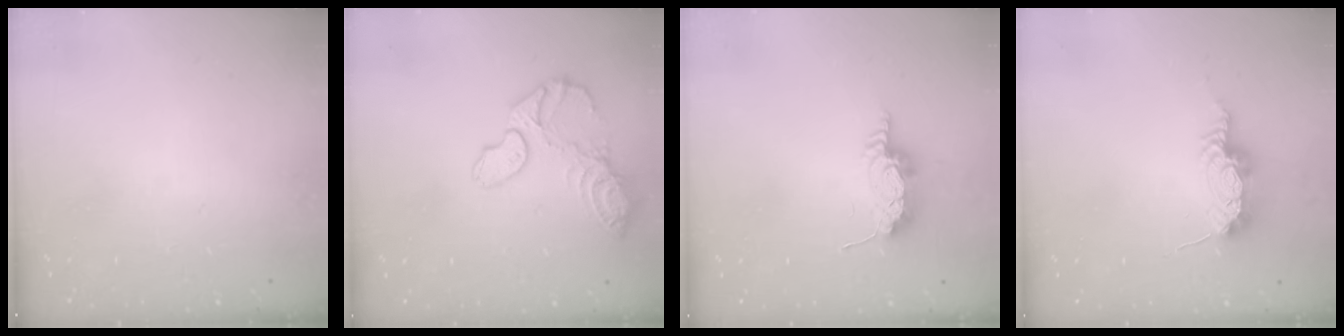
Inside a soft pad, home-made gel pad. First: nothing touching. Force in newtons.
{"total": 11.4, "press": 11.4, "slide": 0.9}
{"total": 8.8, "press": 8.5, "slide": 2.1}
{"total": 8.2, "press": 8.1, "slide": 1.5}